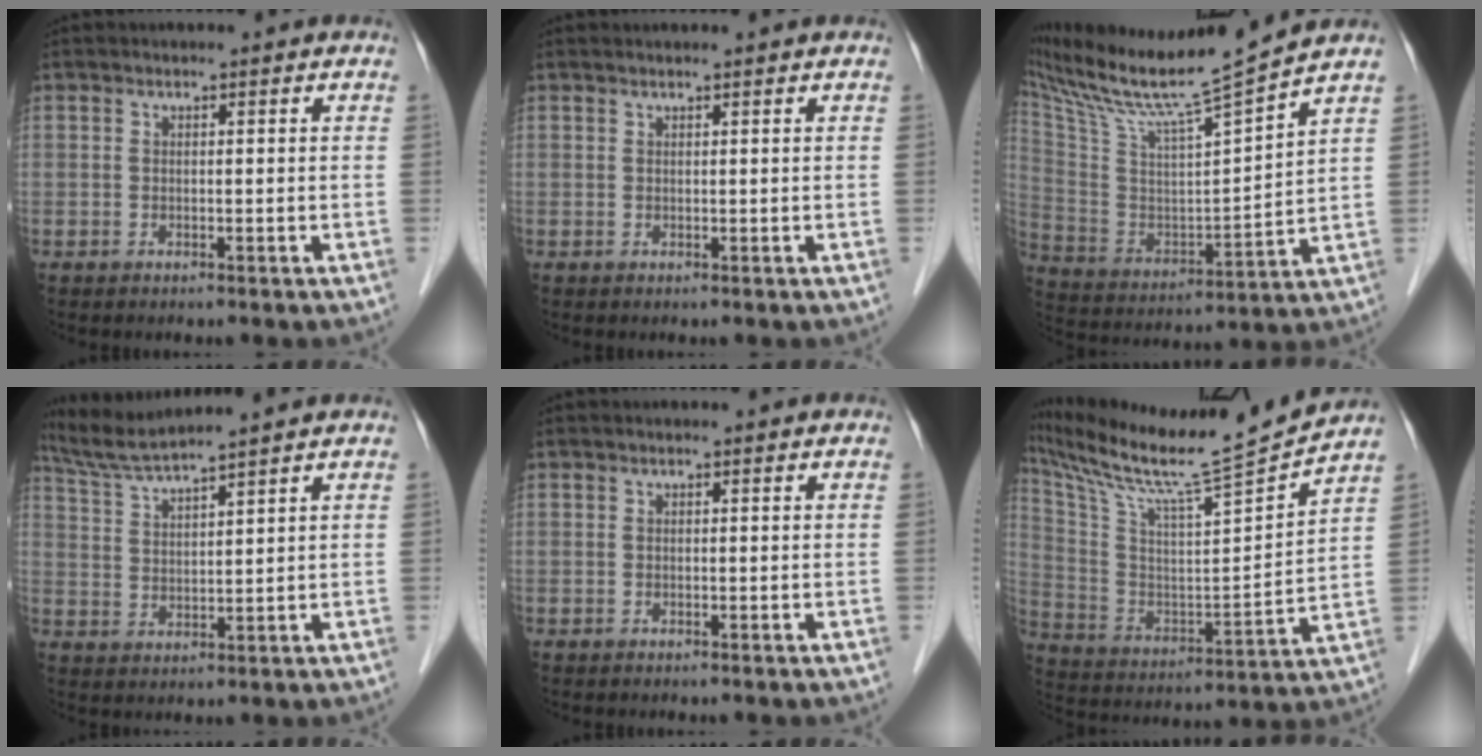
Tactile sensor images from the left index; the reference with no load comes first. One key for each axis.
{"total": 1.1, "fx": 1.0, "fy": -0.2, "fz": 0.4, "tx": -0.006, "ty": 0.010, "tz": 0.019}
{"total": 17.4, "fx": 15.2, "fy": -1.7, "fz": 8.3, "tx": -0.162, "ty": -0.019, "tz": 0.270}
{"total": 7.4, "fx": 6.6, "fy": -1.6, "fz": 2.8, "tx": -0.062, "ty": 0.011, "tz": 0.130}
{"total": 0.0}
{"total": 19.1, "fx": 17.3, "fy": -2.0, "fz": 7.8, "tx": -0.157, "ty": -0.040, "tz": 0.289}